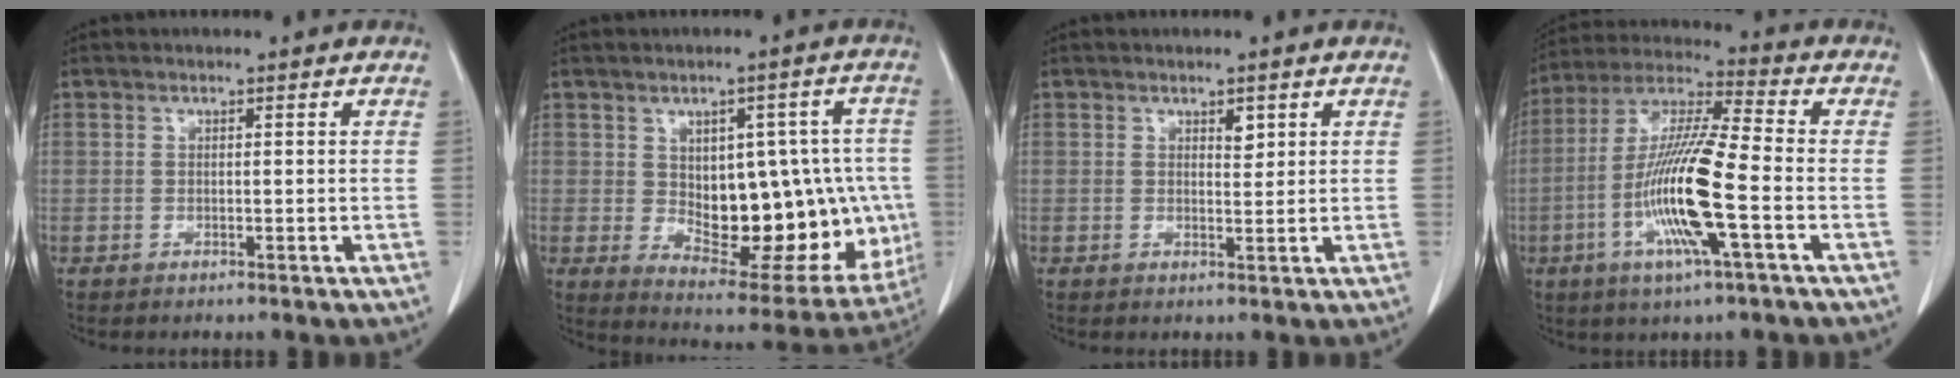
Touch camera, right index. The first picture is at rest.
{"total": 20.4, "force": [-0.9, 9.8, 17.9], "torque": [-0.215, 0.014, 0.019]}
{"total": 1.7, "force": [1.0, 0.8, 1.2], "torque": [-0.018, -0.005, 0.016]}
{"total": 15.4, "force": [-4.1, 0.8, 14.8], "torque": [-0.302, -0.011, -0.084]}